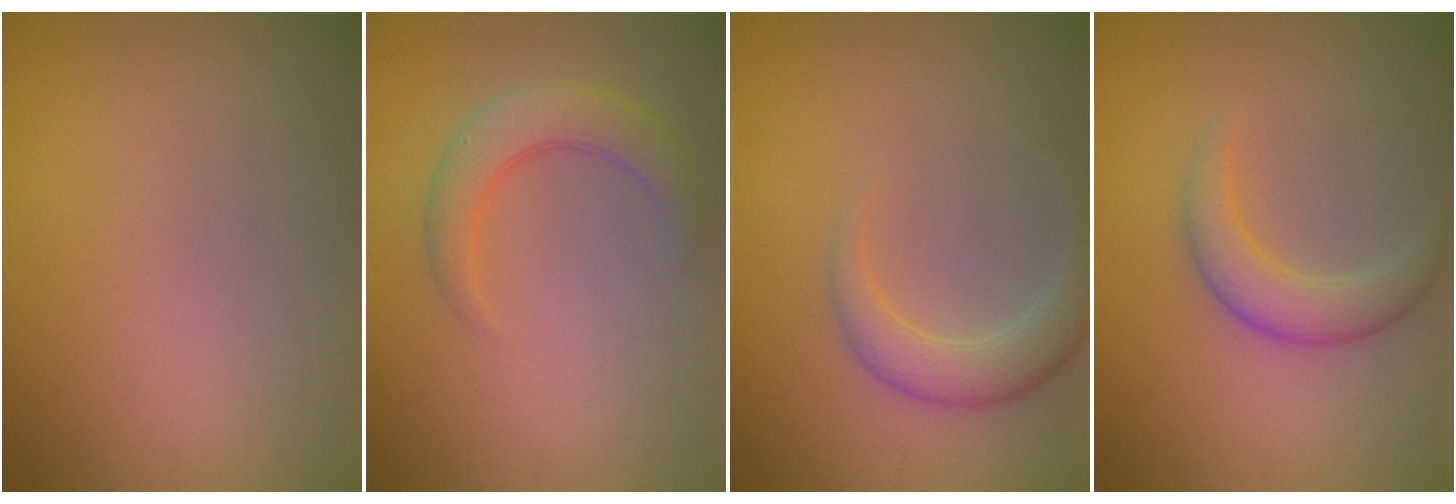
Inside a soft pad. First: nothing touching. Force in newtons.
{"total": 3.5, "press": 3.5, "slide": 0.1}
{"total": 3.2, "press": 3.1, "slide": 0.2}
{"total": 3.0, "press": 3.0, "slide": 0.1}